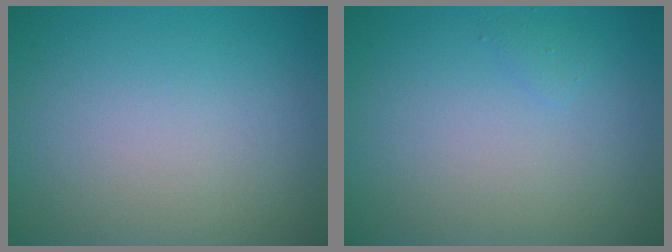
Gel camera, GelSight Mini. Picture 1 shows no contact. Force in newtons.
{"total": 0.5, "press": 0.5, "slide": 0.0}